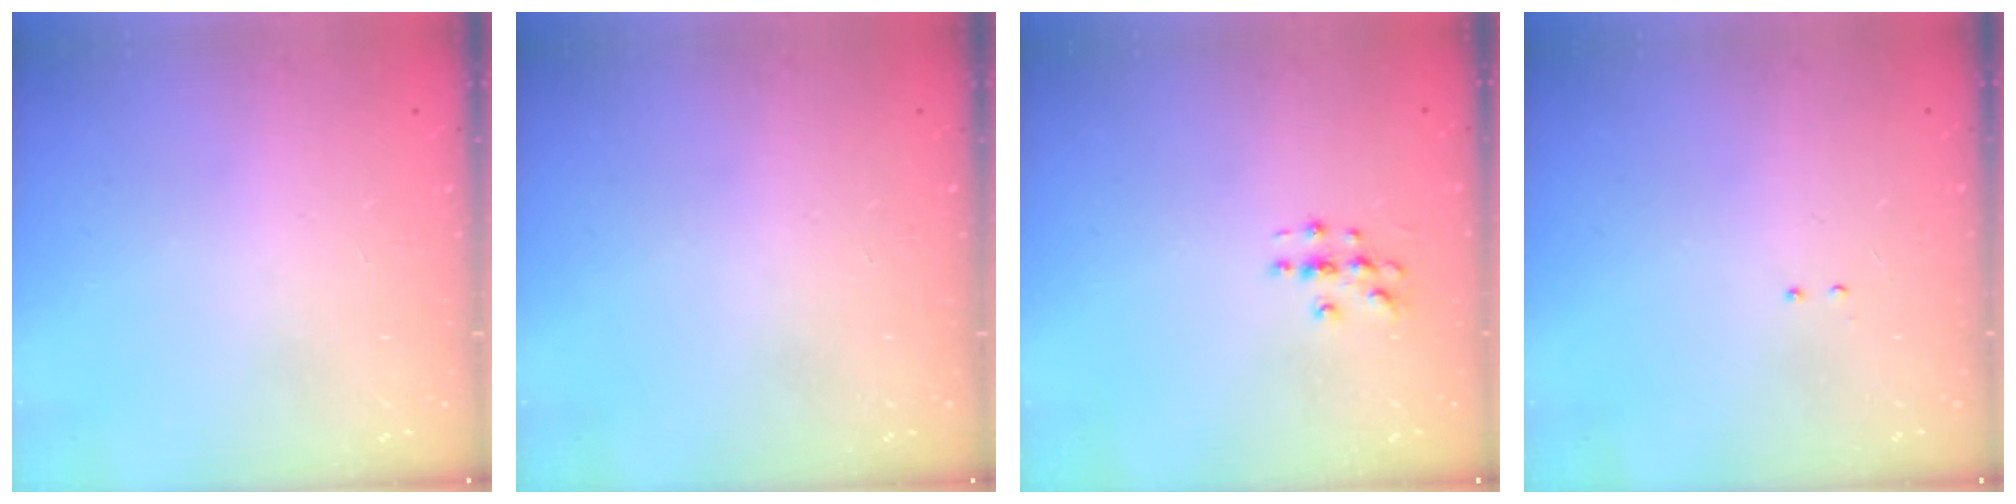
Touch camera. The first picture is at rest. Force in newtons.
{"total": 0.0}
{"total": 3.0, "press": 3.0, "slide": 0.3}
{"total": 2.1, "press": 2.0, "slide": 0.6}